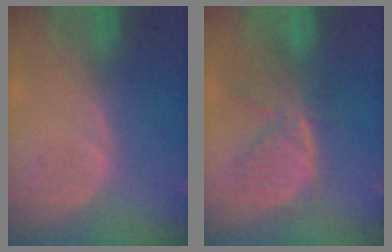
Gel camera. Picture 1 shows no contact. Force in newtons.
{"total": 7.2, "press": 6.5, "slide": 3.1}